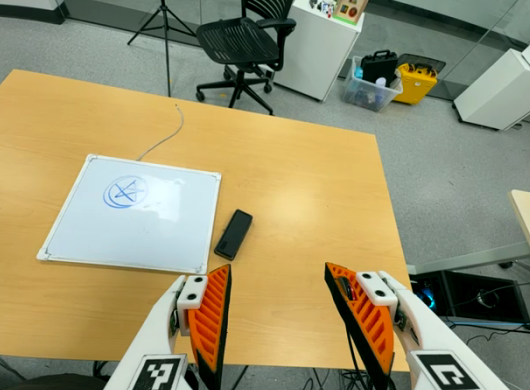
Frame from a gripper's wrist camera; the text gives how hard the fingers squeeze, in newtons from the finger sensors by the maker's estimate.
{"total": 0.0}